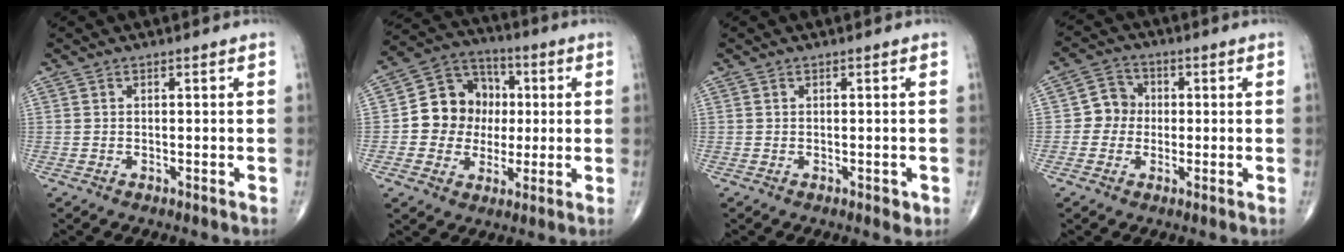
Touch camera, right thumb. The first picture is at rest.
{"total": 12.7, "force": [0.3, 11.2, 6.0], "torque": [-0.051, 0.024, 0.002]}
{"total": 1.3, "force": [-0.3, 0.9, 0.9], "torque": [-0.007, -0.002, -0.002]}
{"total": 5.4, "force": [-0.2, 5.1, 1.8], "torque": [0.000, 0.012, -0.016]}